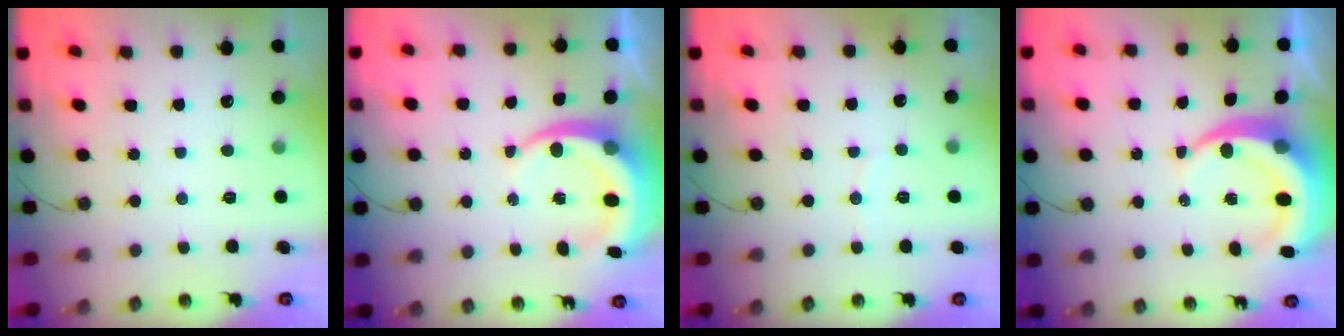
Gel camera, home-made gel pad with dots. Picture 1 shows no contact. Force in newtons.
{"total": 9.5, "press": 9.2, "slide": 2.3}
{"total": 2.2, "press": 2.2, "slide": 0.2}
{"total": 10.8, "press": 10.7, "slide": 1.3}